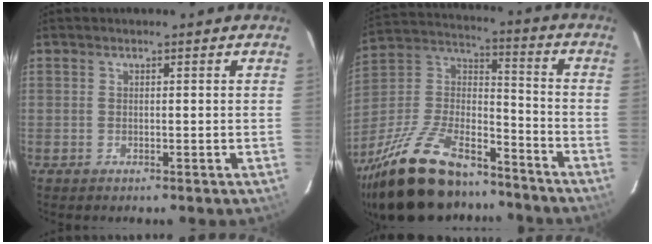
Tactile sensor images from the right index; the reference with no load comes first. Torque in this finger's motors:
{"motor_torque": [1.07, -1.07, 0.96, 0.21]}